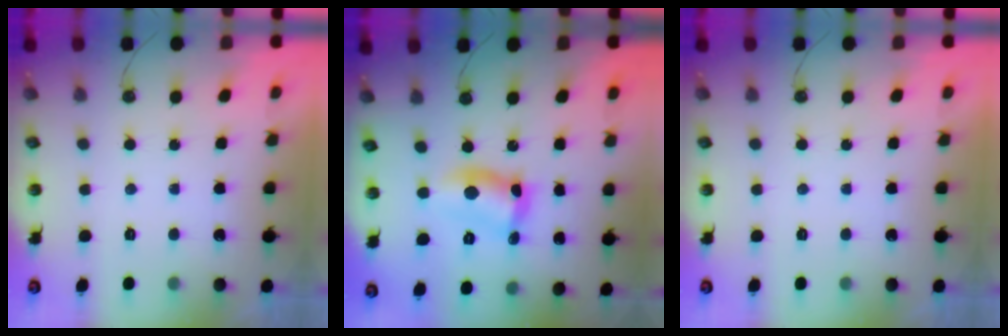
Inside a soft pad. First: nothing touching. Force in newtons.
{"total": 9.3, "press": 9.3, "slide": 0.9}
{"total": 0.0}